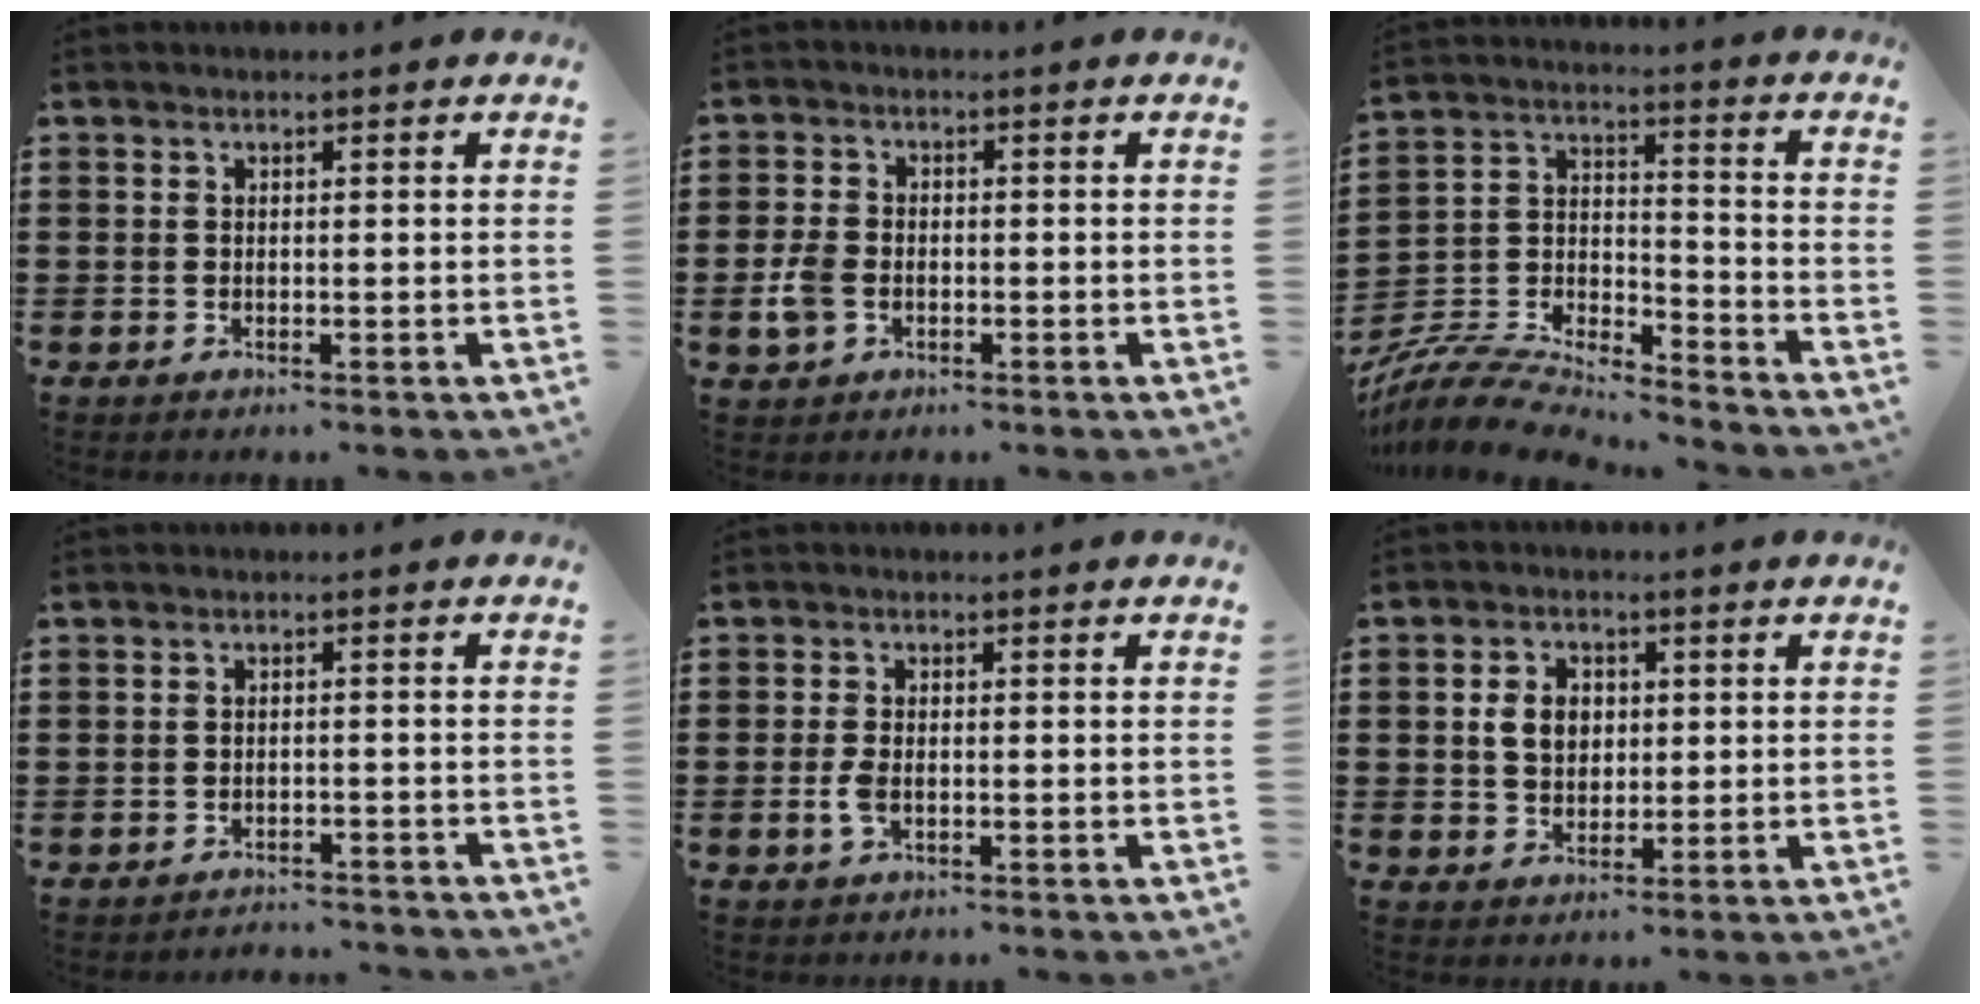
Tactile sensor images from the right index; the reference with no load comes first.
{"total": 3.9, "force": [-1.2, 2.7, 2.5], "torque": [-0.067, -0.003, -0.026]}
{"total": 8.1, "force": [-7.7, 1.7, 1.8], "torque": [-0.051, 0.005, -0.157]}
{"total": 2.0, "force": [-2.0, 0.1, -0.1], "torque": [-0.005, 0.000, -0.044]}
{"total": 2.7, "force": [-0.7, 1.3, 2.2], "torque": [-0.056, -0.005, -0.016]}
{"total": 4.6, "force": [0.6, 3.5, 3.0], "torque": [-0.069, 0.007, 0.004]}